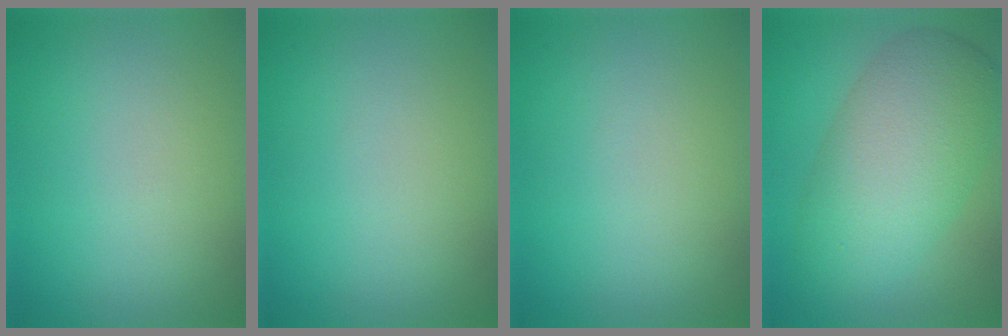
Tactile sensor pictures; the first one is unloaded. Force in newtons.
{"total": 0.0}
{"total": 0.0}
{"total": 8.2, "press": 8.2, "slide": 0.3}